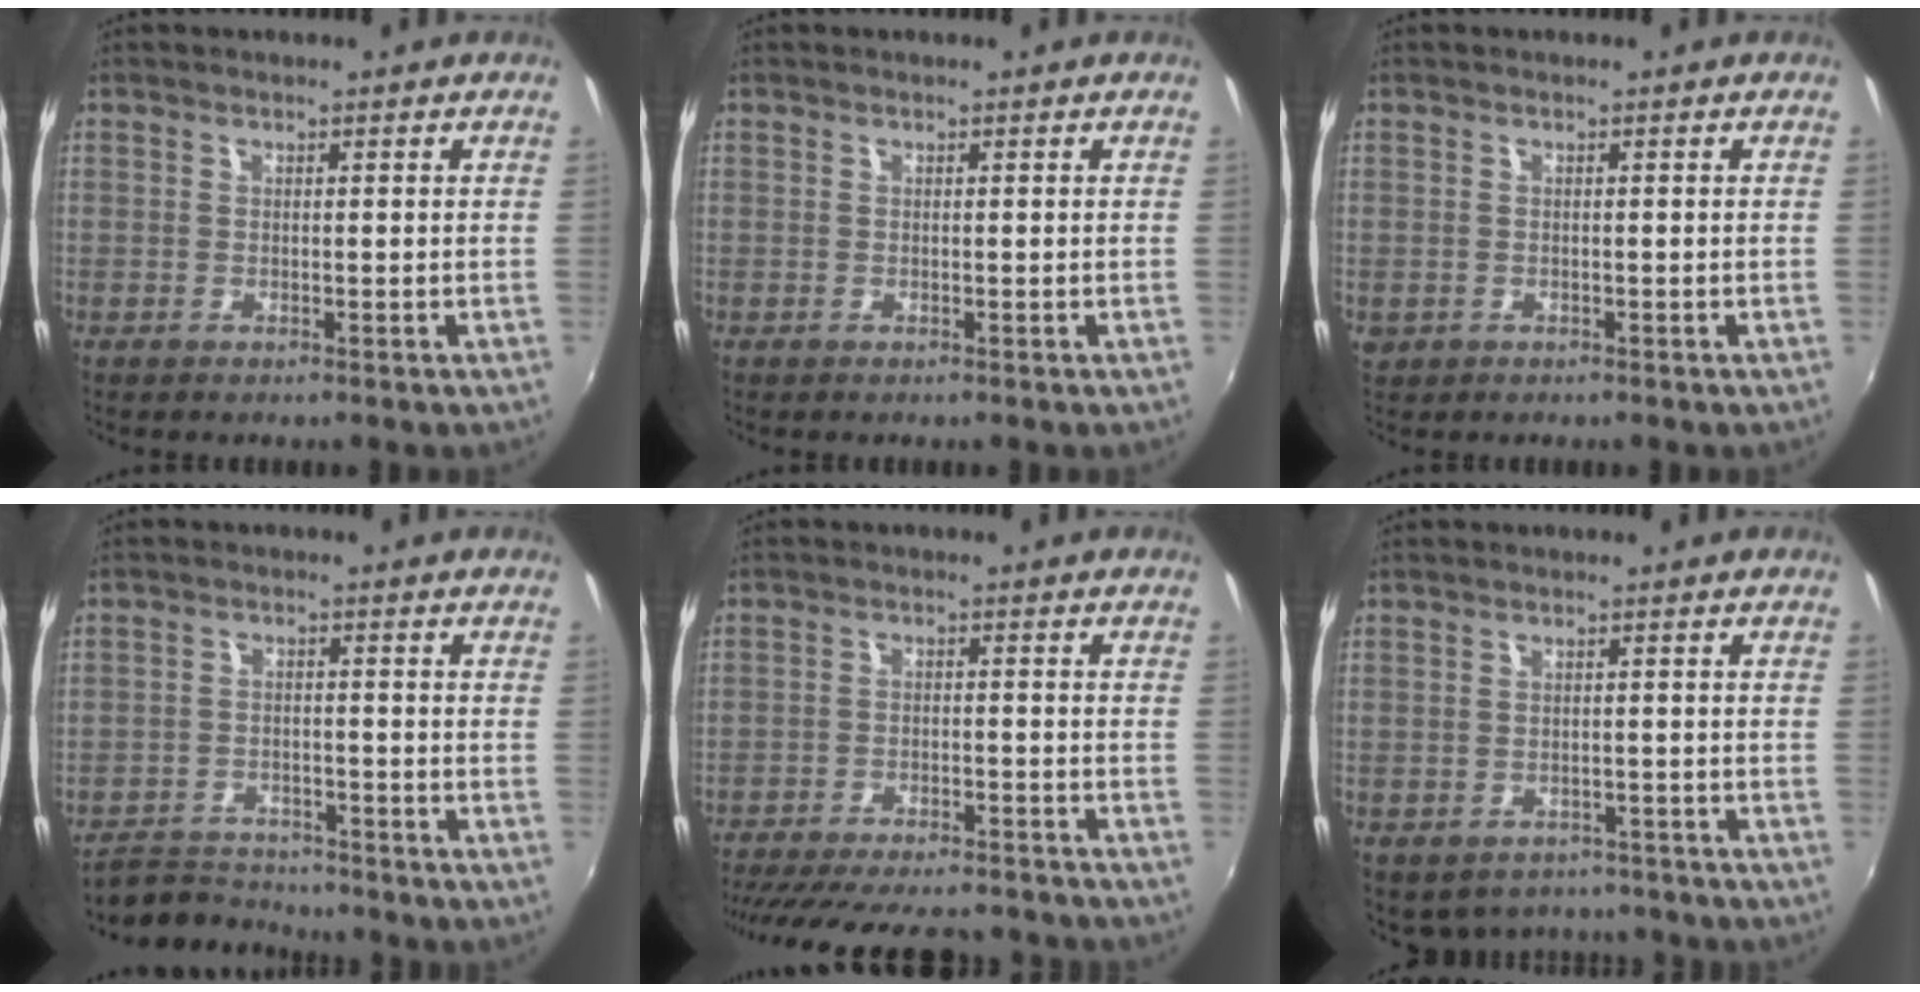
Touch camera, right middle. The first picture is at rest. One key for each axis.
{"total": 0.0}
{"total": 1.9, "fx": -0.4, "fy": 1.6, "fz": 0.9, "tx": -0.018, "ty": -0.003, "tz": -0.004}
{"total": 6.4, "fx": -6.2, "fy": 1.9, "fz": 0.0, "tx": -0.021, "ty": 0.009, "tz": -0.104}
{"total": 21.3, "fx": -18.6, "fy": 5.4, "fz": 9.0, "tx": -0.185, "ty": -0.016, "tz": -0.256}
{"total": 7.6, "fx": -6.0, "fy": 4.2, "fz": 2.2, "tx": -0.051, "ty": -0.012, "tz": -0.073}